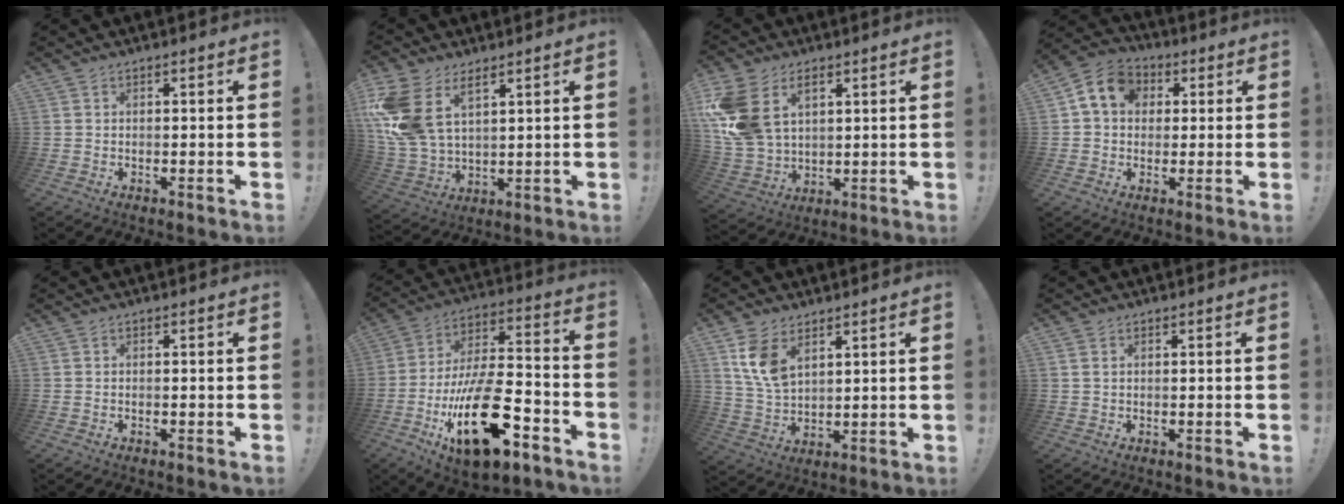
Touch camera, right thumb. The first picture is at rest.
{"total": 14.8, "force": [7.0, 9.3, 9.2], "torque": [-0.196, -0.037, 0.136]}
{"total": 16.0, "force": [6.2, 11.2, 9.6], "torque": [-0.198, -0.029, 0.121]}
{"total": 9.6, "force": [2.7, 7.8, 4.9], "torque": [-0.076, 0.006, 0.055]}
{"total": 0.0}
{"total": 26.6, "force": [-10.3, 11.7, 21.6], "torque": [-0.386, 0.062, -0.162]}
{"total": 9.3, "force": [5.2, 5.4, 5.6], "torque": [-0.103, -0.024, 0.101]}
{"total": 1.2, "force": [0.6, 0.8, 0.7], "torque": [-0.014, 0.002, 0.011]}